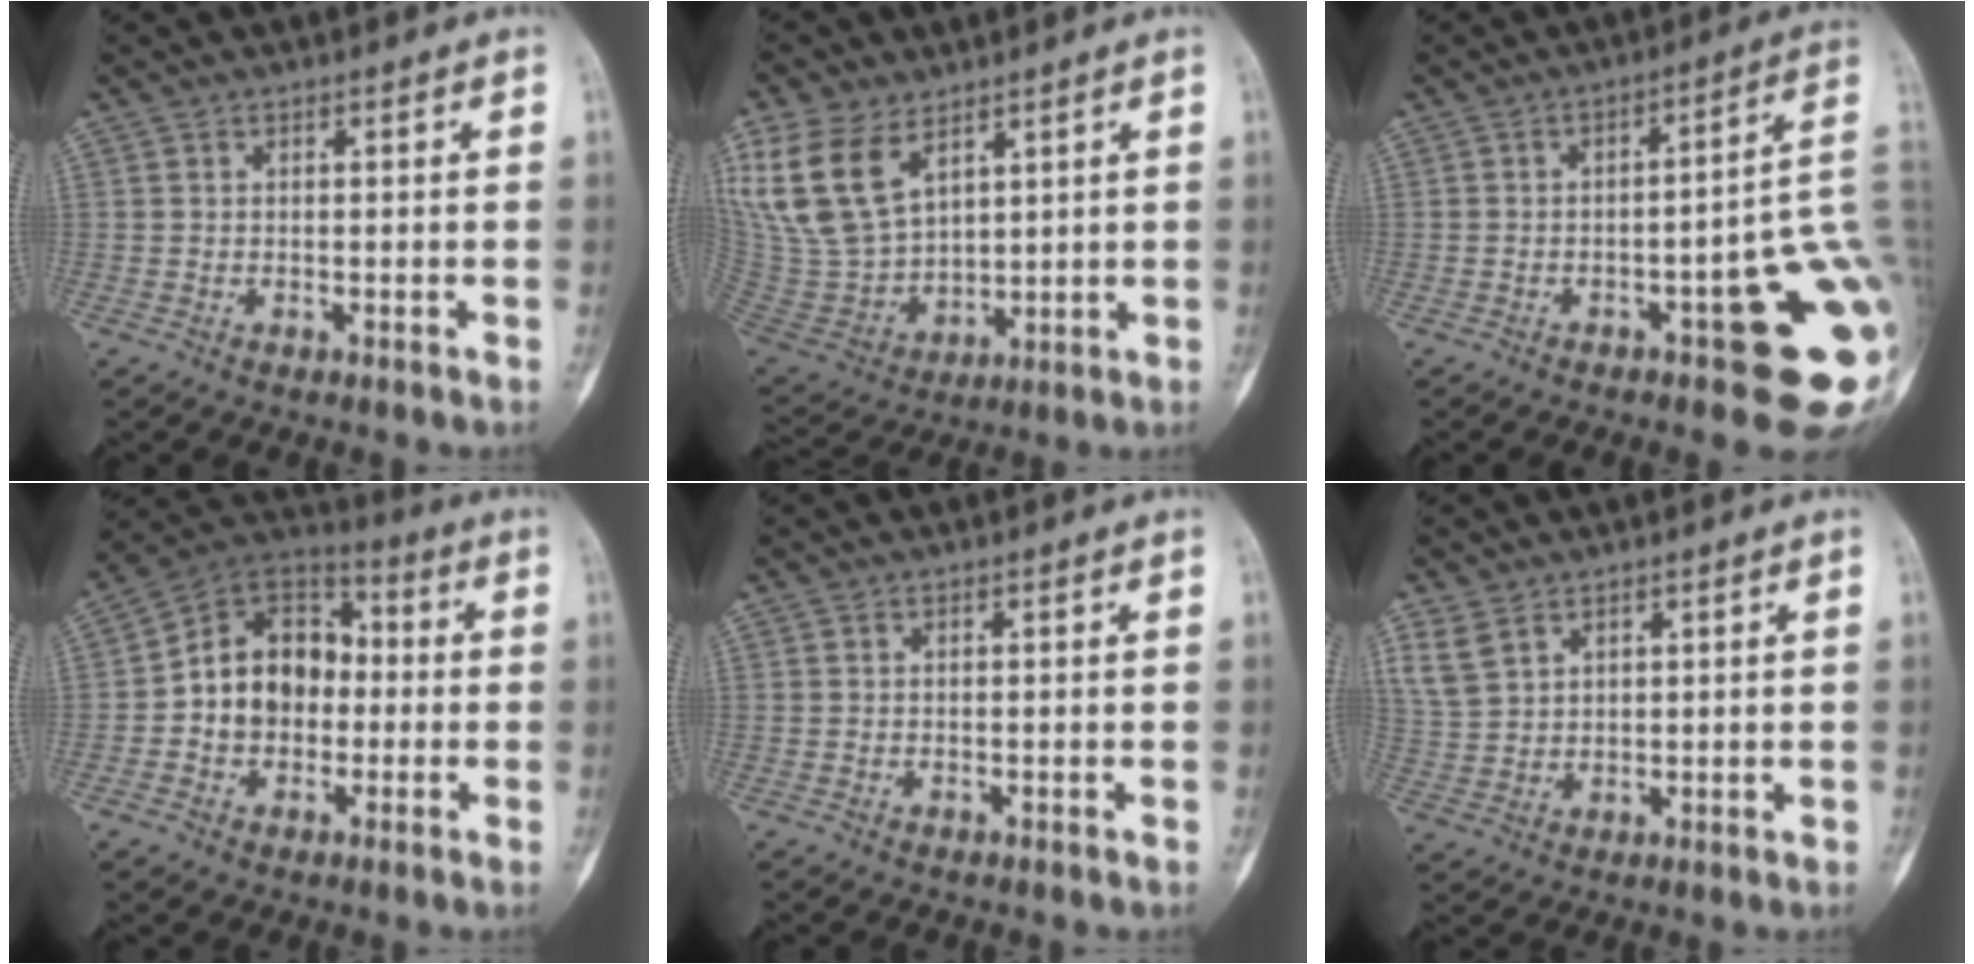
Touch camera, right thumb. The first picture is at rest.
{"total": 17.2, "force": [8.5, 10.3, 10.8], "torque": [-0.212, -0.030, 0.186]}
{"total": 17.5, "force": [-4.6, 4.9, 16.1], "torque": [-0.141, 0.033, -0.048]}
{"total": 14.0, "force": [-0.9, 10.9, 8.8], "torque": [-0.099, 0.039, -0.029]}
{"total": 0.0}
{"total": 5.4, "force": [3.4, 3.6, 2.3], "torque": [-0.040, -0.008, 0.081]}